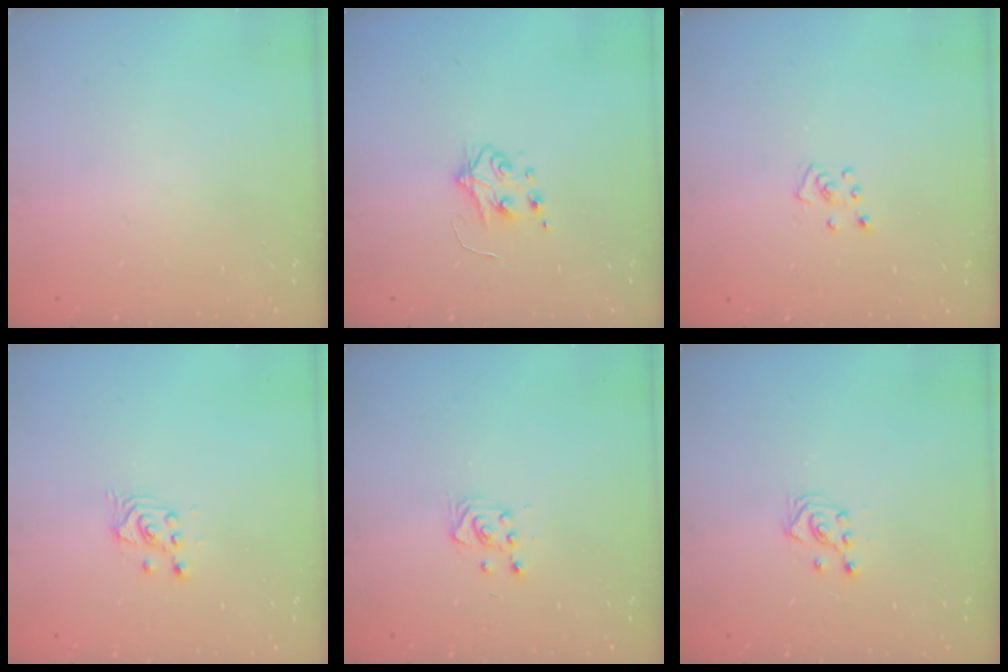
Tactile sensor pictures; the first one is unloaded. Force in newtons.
{"total": 4.9, "press": 4.8, "slide": 0.5}
{"total": 4.0, "press": 4.0, "slide": 0.4}
{"total": 2.6, "press": 2.5, "slide": 0.3}
{"total": 2.8, "press": 2.7, "slide": 0.7}
{"total": 3.0, "press": 2.8, "slide": 1.0}